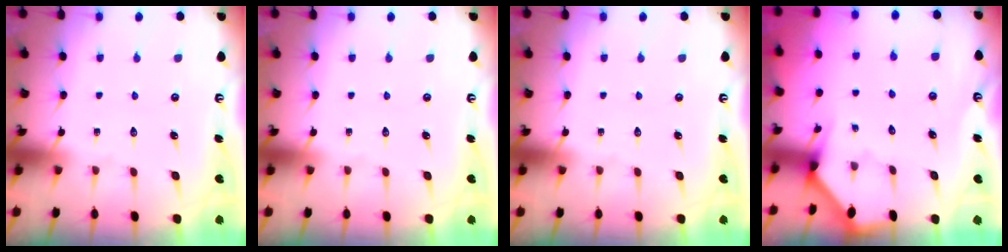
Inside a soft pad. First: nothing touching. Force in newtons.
{"total": 0.0}
{"total": 0.0}
{"total": 2.4, "press": 2.3, "slide": 0.3}